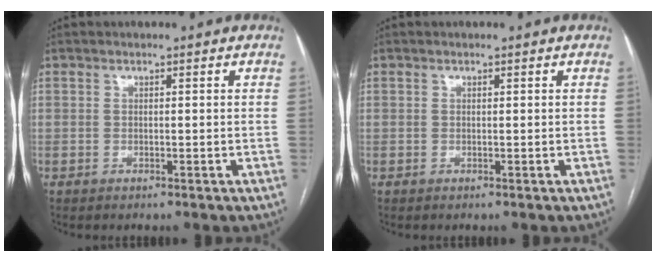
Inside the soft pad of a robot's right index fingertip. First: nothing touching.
{"total": 0.0}